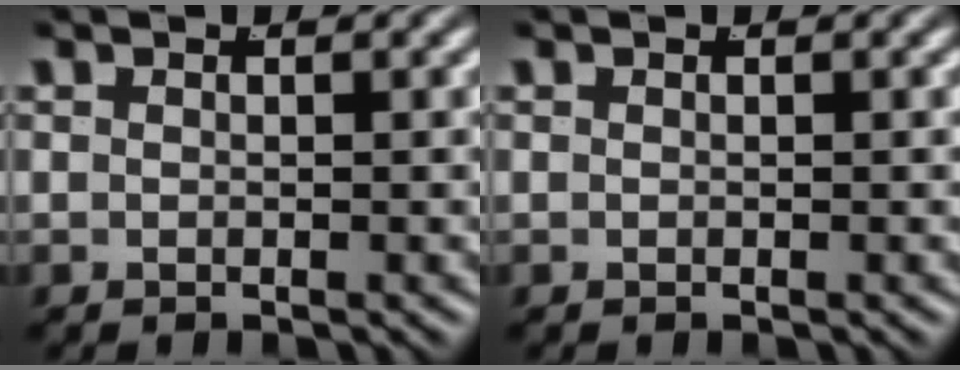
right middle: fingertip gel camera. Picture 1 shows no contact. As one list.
[{"total": 0.0}]